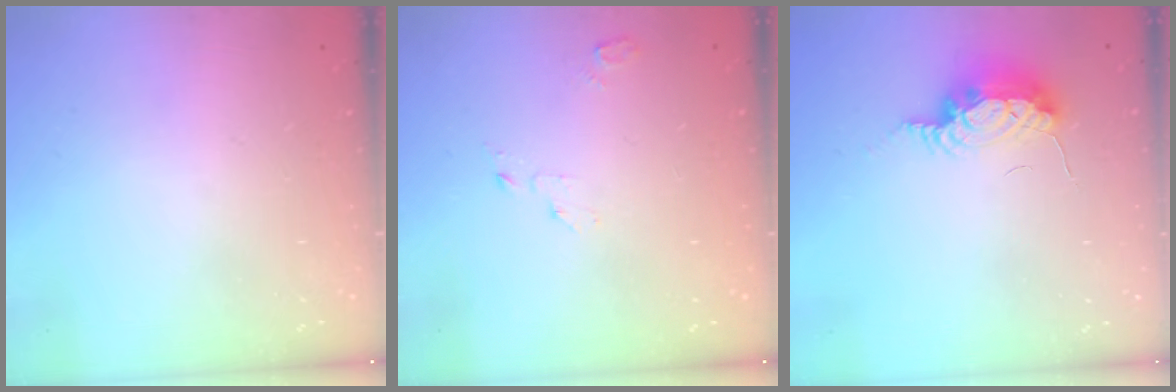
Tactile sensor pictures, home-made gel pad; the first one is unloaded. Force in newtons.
{"total": 2.6, "press": 2.6, "slide": 0.2}
{"total": 14.8, "press": 10.1, "slide": 10.8}